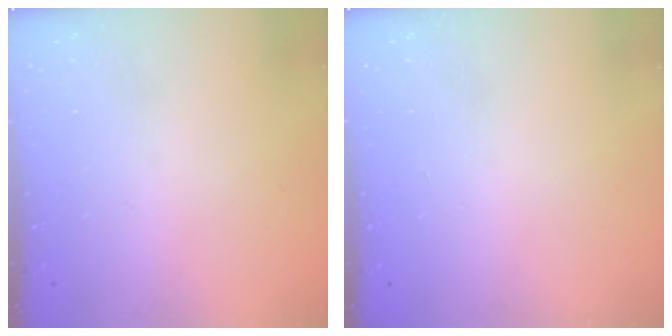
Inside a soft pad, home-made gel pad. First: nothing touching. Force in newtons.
{"total": 0.0}